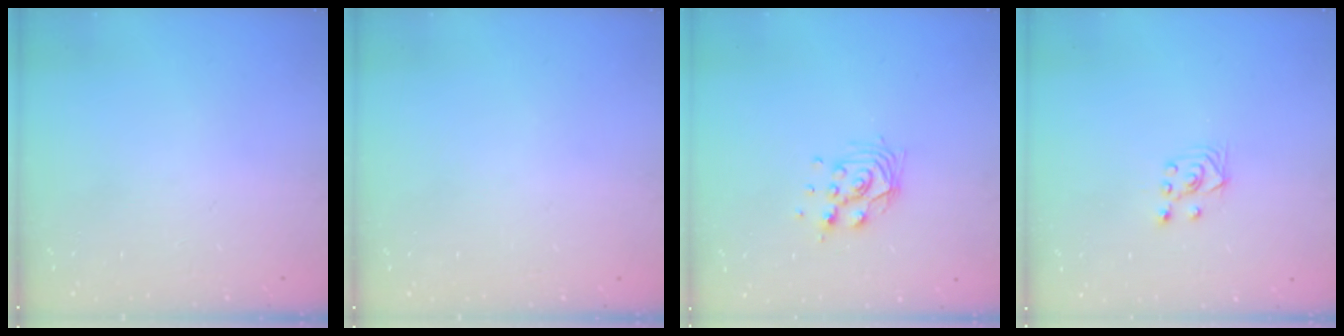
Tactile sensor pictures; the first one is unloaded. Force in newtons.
{"total": 0.0}
{"total": 11.0, "press": 10.6, "slide": 2.9}
{"total": 2.6, "press": 2.5, "slide": 1.0}